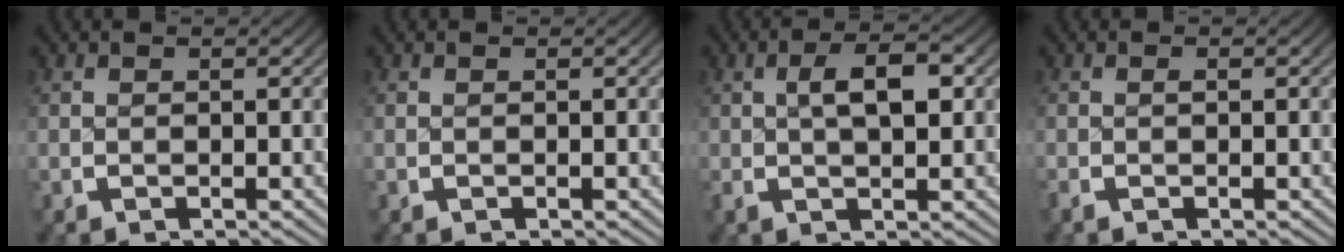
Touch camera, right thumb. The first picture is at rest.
{"total": 0.0}
{"total": 4.1, "force": [0.3, 1.8, 3.6], "torque": [-0.058, 0.009, 0.001]}
{"total": 0.8, "force": [-0.5, 0.5, 0.4], "torque": [-0.014, -0.002, -0.011]}